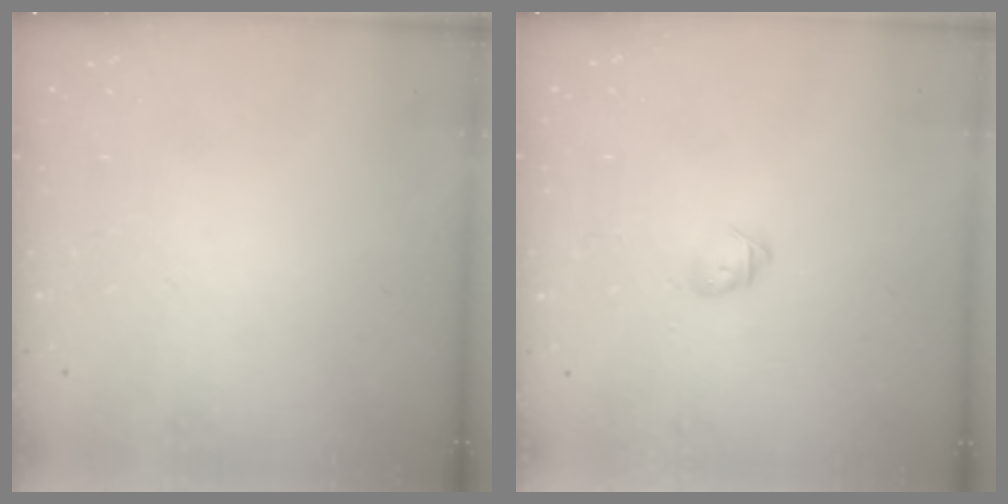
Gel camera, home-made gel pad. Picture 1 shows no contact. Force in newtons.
{"total": 4.0, "press": 3.9, "slide": 1.1}